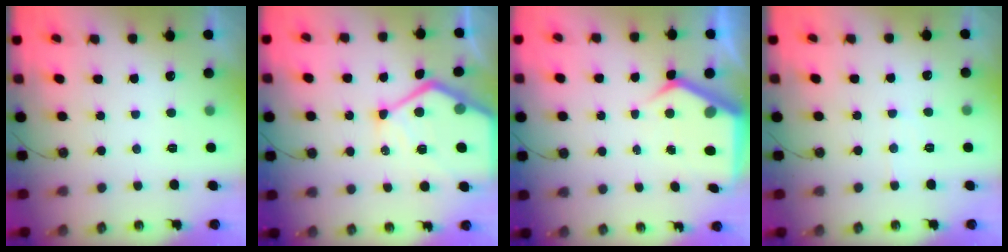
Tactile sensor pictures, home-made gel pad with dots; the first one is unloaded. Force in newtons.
{"total": 17.0, "press": 16.9, "slide": 1.5}
{"total": 8.4, "press": 8.3, "slide": 0.7}
{"total": 4.4, "press": 4.4, "slide": 0.6}